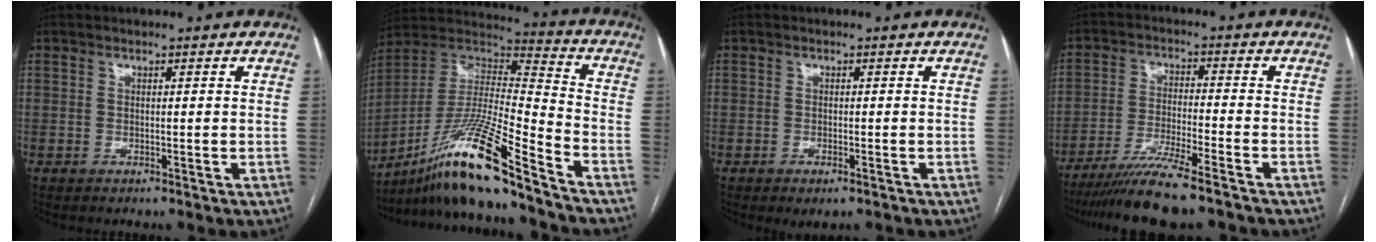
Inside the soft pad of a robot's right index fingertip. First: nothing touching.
{"total": 18.2, "force": [-13.6, -0.5, 12.1], "torque": [-0.245, -0.003, -0.250]}
{"total": 2.3, "force": [-1.5, 0.8, 1.5], "torque": [-0.018, -0.003, -0.016]}
{"total": 10.3, "force": [-8.3, -0.3, 6.0], "torque": [-0.100, -0.031, -0.143]}